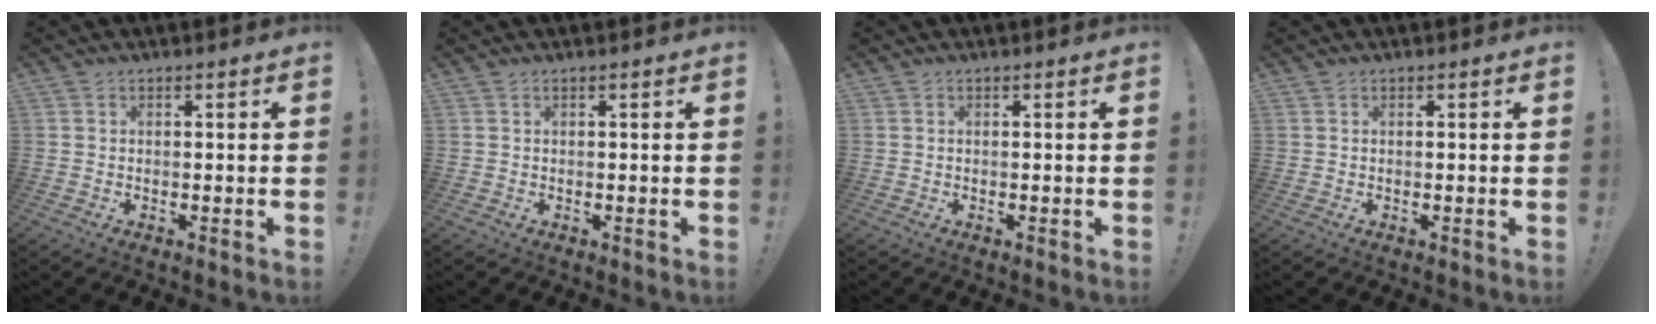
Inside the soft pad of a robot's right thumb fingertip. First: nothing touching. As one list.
[{"total": 0.0}, {"total": 0.0}, {"total": 0.0}]